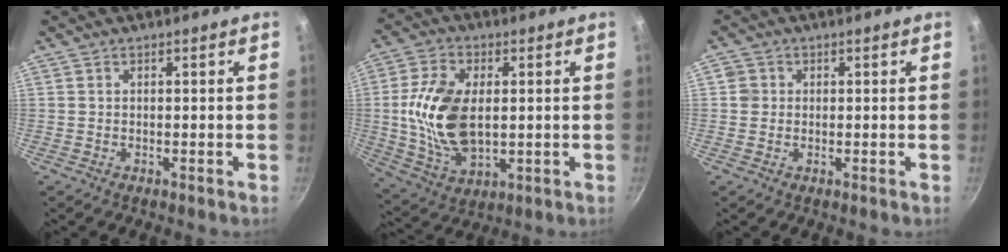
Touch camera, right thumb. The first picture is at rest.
{"total": 15.7, "force": [0.8, 9.0, 12.9], "torque": [-0.248, -0.007, 0.024]}
{"total": 2.3, "force": [0.3, 2.3, 0.5], "torque": [0.006, 0.003, 0.004]}